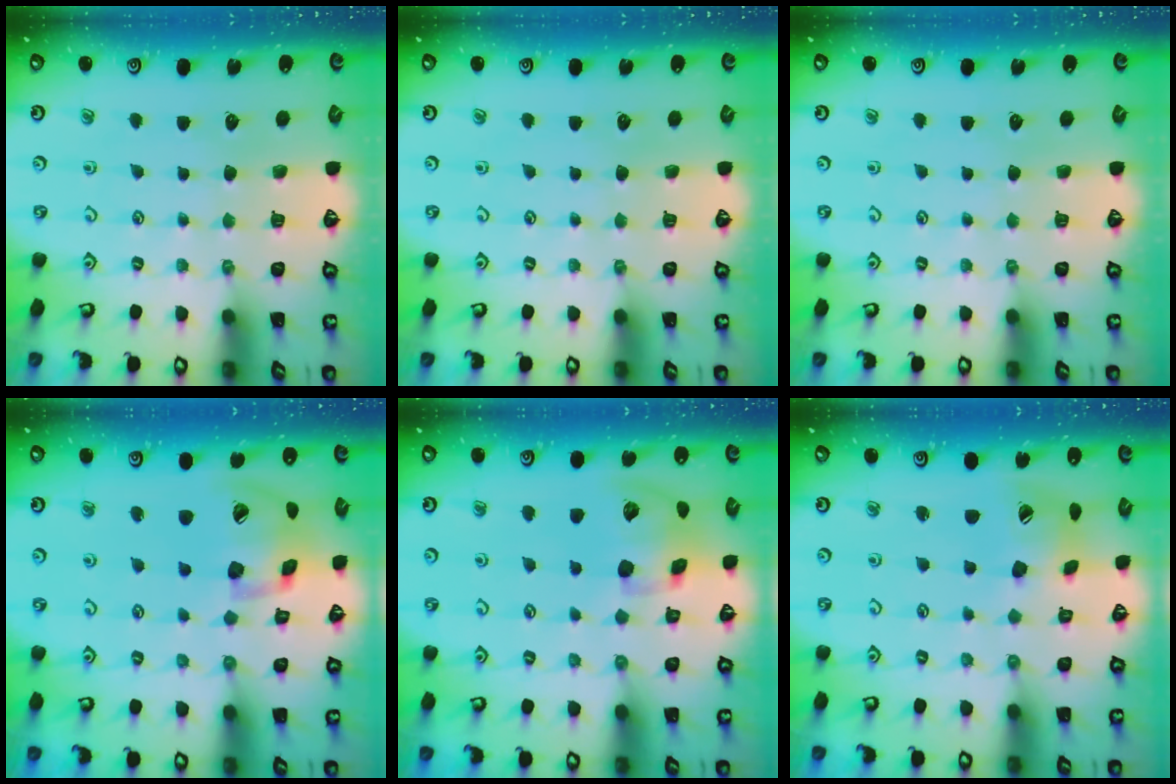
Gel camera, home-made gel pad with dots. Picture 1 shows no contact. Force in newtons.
{"total": 0.0}
{"total": 0.0}
{"total": 21.5, "press": 21.2, "slide": 3.3}
{"total": 14.4, "press": 14.2, "slide": 2.2}
{"total": 11.8, "press": 11.7, "slide": 1.3}